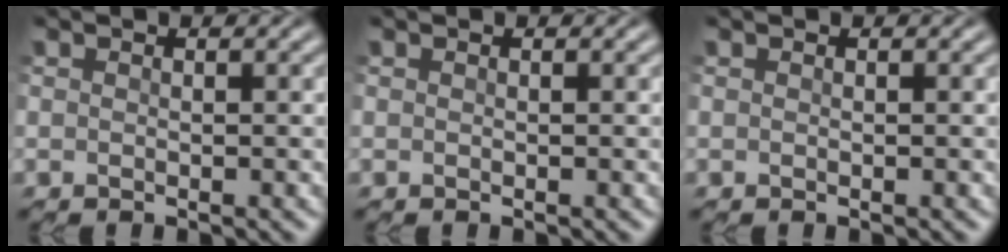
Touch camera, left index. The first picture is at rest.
{"total": 0.0}
{"total": 0.0}